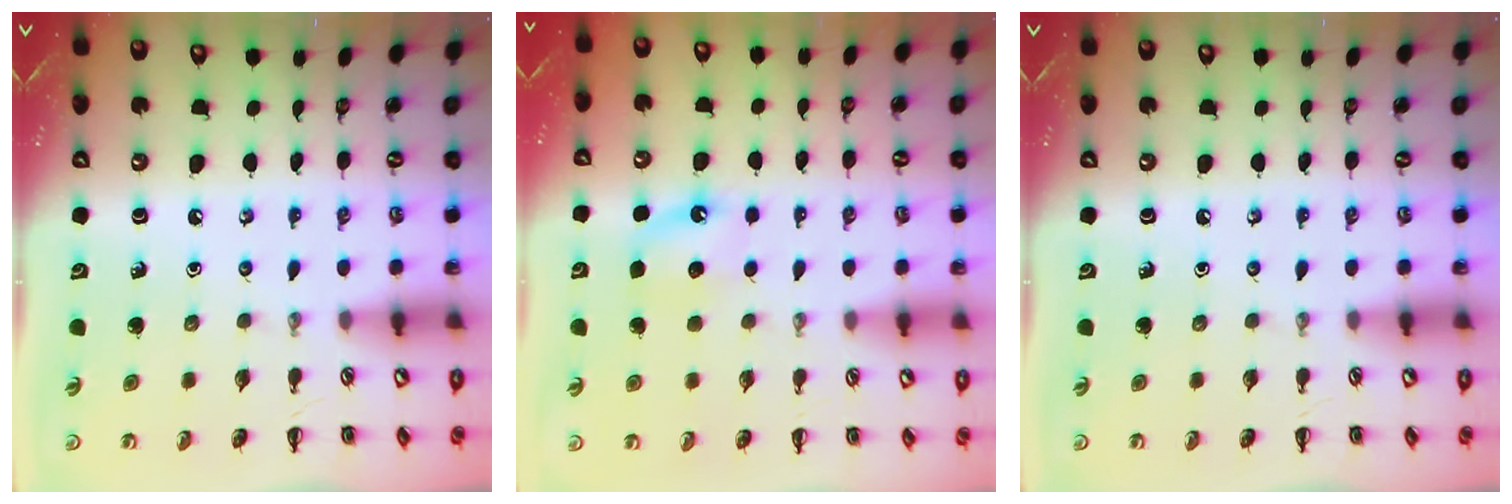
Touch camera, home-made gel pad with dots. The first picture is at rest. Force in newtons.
{"total": 4.9, "press": 4.6, "slide": 1.6}
{"total": 0.0}